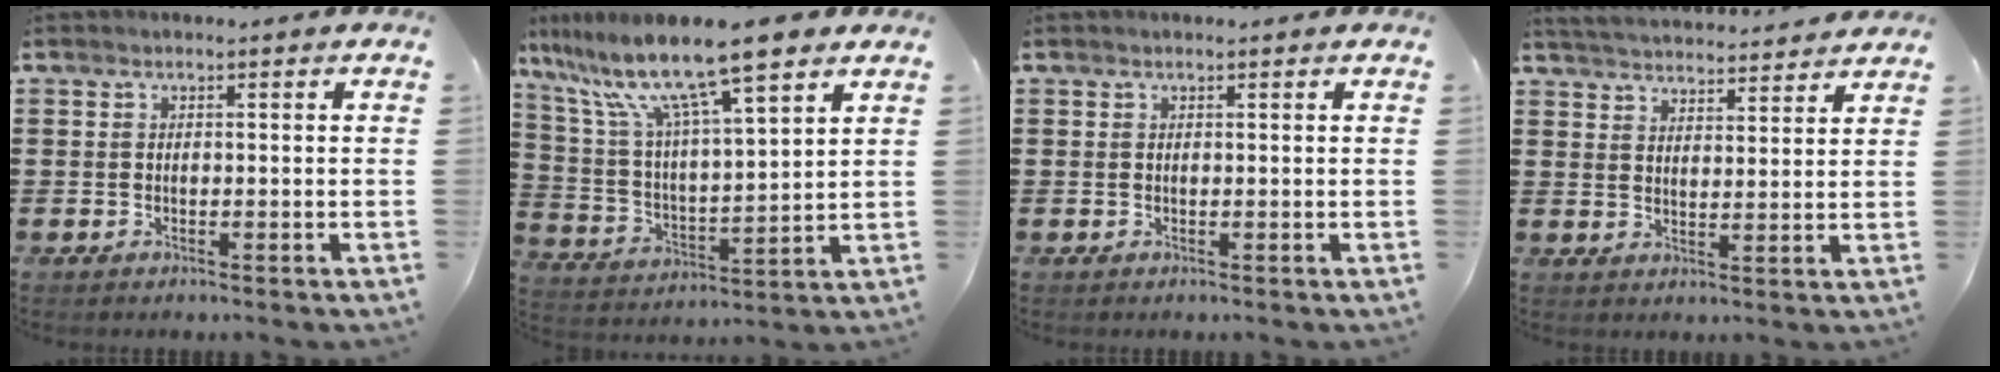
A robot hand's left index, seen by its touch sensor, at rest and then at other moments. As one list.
[{"total": 12.5, "force": [9.4, 1.4, 8.2], "torque": [-0.192, -0.044, 0.157]}, {"total": 0.0}, {"total": 4.2, "force": [4.2, -0.2, 0.2], "torque": [-0.020, -0.026, 0.073]}]